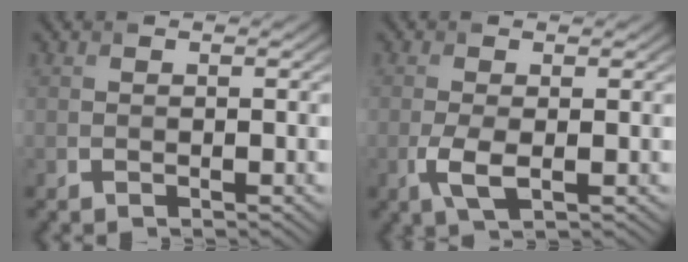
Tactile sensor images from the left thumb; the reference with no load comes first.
{"total": 3.2, "force": [-0.8, 1.1, 2.9], "torque": [-0.074, -0.008, -0.018]}